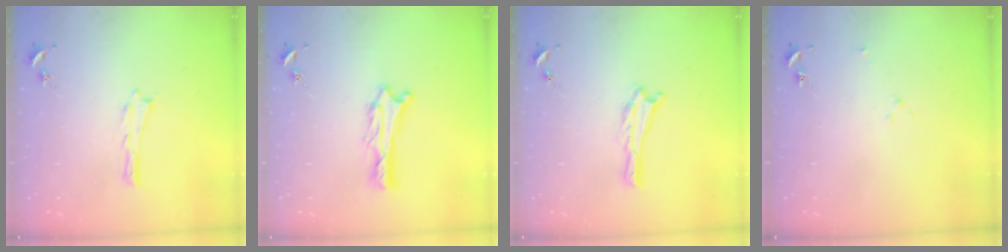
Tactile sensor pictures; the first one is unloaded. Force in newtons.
{"total": 1.2, "press": 1.1, "slide": 0.1}
{"total": 0.0}
{"total": 1.9, "press": 1.9, "slide": 0.3}